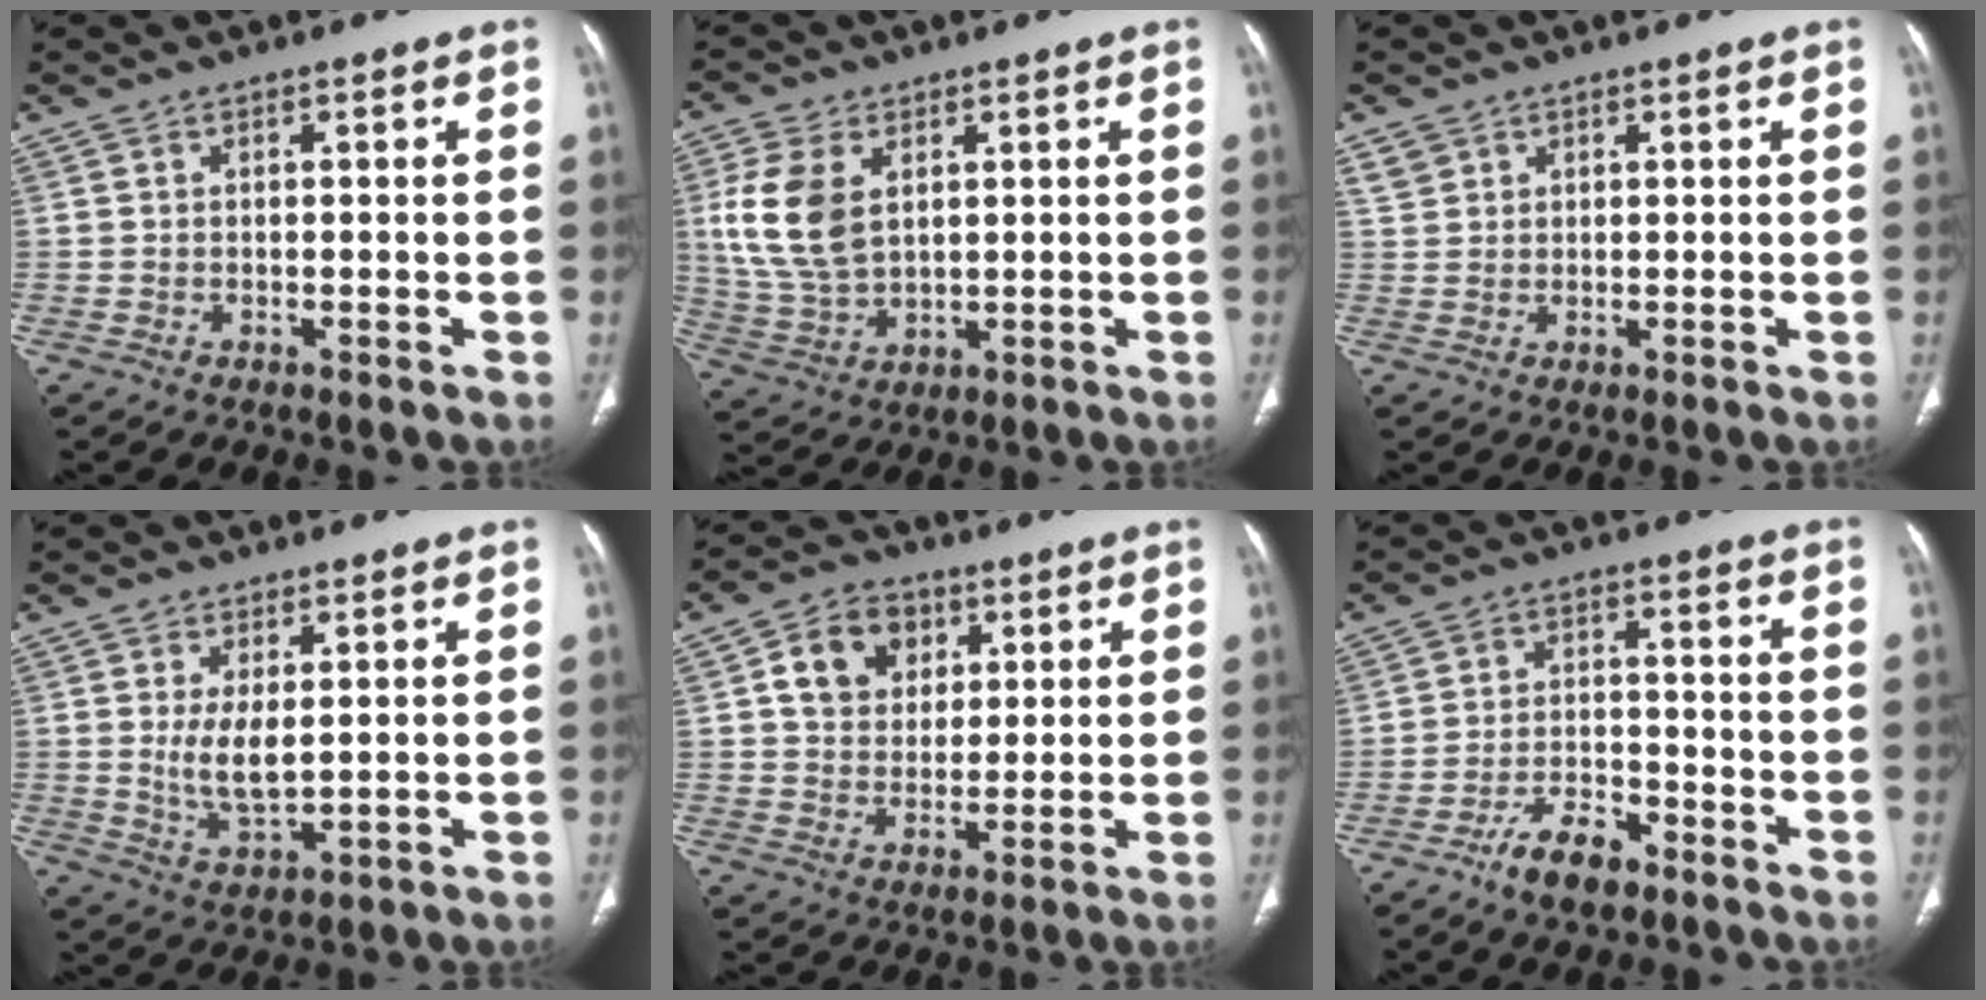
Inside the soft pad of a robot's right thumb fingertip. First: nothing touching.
{"total": 11.3, "force": [2.9, 7.1, 8.3], "torque": [-0.166, -0.009, 0.065]}
{"total": 2.3, "force": [1.3, 1.8, 0.4], "torque": [0.006, -0.003, 0.022]}
{"total": 6.5, "force": [0.8, 3.3, 5.6], "torque": [-0.096, -0.016, 0.023]}
{"total": 9.8, "force": [3.2, 7.8, 4.9], "torque": [-0.048, -0.006, 0.052]}
{"total": 7.2, "force": [-5.1, 3.1, 4.0], "torque": [-0.070, 0.029, -0.091]}